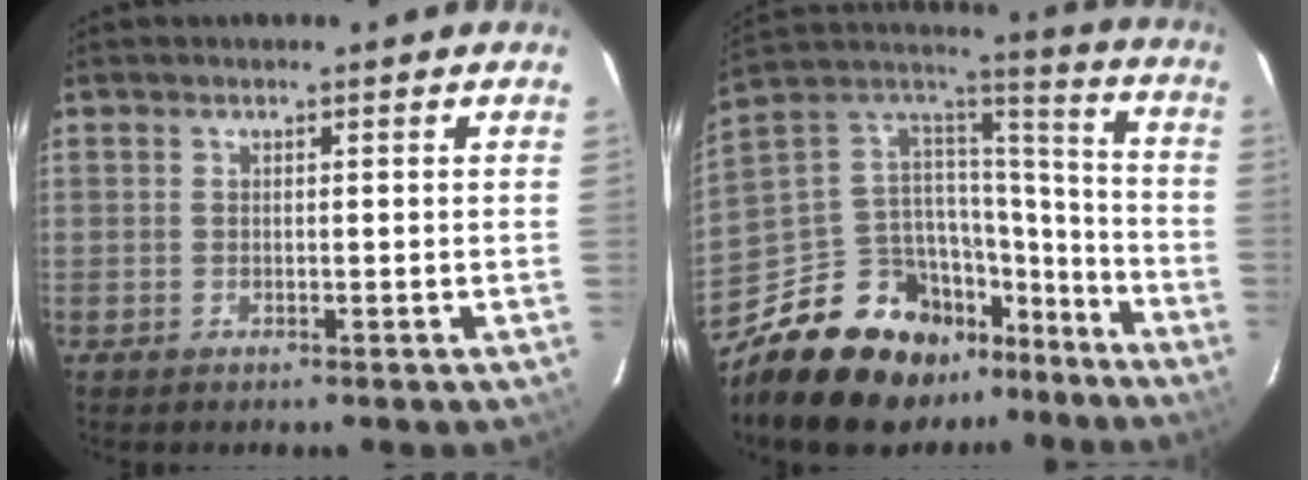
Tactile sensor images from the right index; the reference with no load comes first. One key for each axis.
{"total": 21.0, "fx": -14.6, "fy": 11.6, "fz": 9.7, "tx": -0.195, "ty": 0.045, "tz": -0.225}